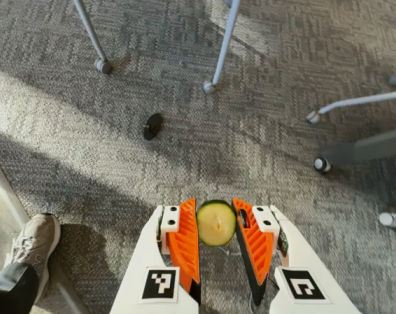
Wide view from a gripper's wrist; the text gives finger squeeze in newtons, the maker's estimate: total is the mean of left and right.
{"total": 8.5, "left": 8.7, "right": 8.3}